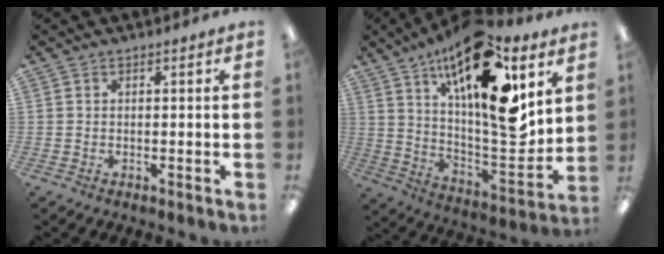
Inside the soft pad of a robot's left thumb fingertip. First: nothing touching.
{"total": 24.6, "force": [13.4, 8.2, 19.0], "torque": [-0.305, -0.092, 0.217]}